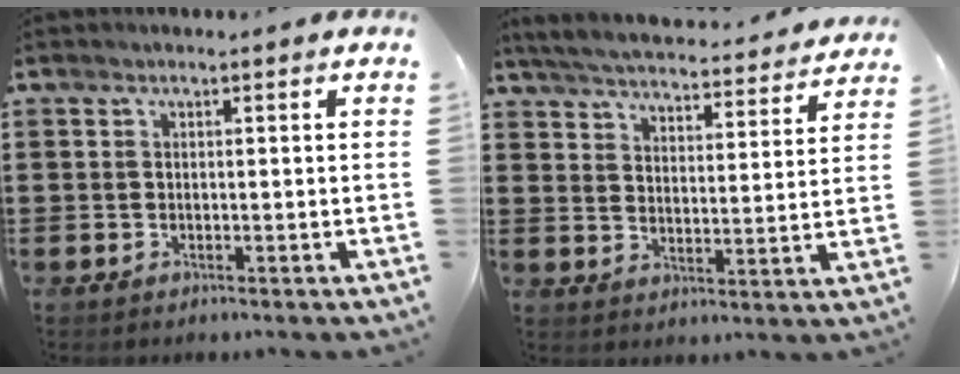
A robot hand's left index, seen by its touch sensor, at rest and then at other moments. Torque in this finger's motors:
{"motor_torque": [2.14, 0.00, 0.18, 0.09]}